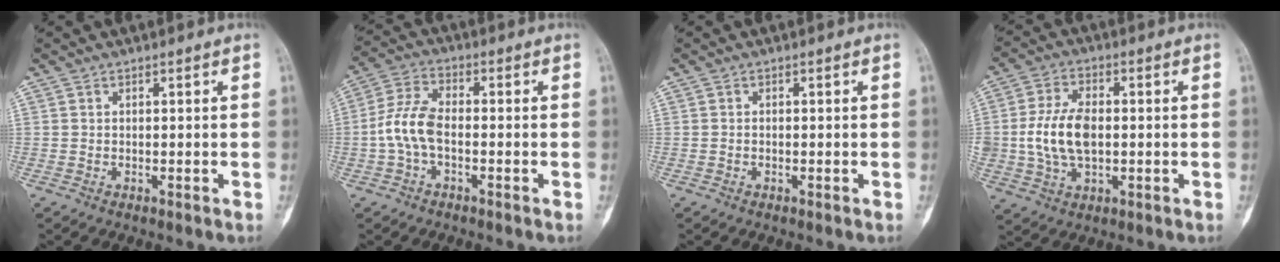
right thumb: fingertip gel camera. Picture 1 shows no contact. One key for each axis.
{"total": 7.6, "fx": -1.5, "fy": 4.1, "fz": 6.2, "tx": -0.139, "ty": 0.025, "tz": -0.037}
{"total": 0.0}
{"total": 10.7, "fx": -0.3, "fy": 6.4, "fz": 8.6, "tx": -0.168, "ty": 0.008, "tz": -0.002}